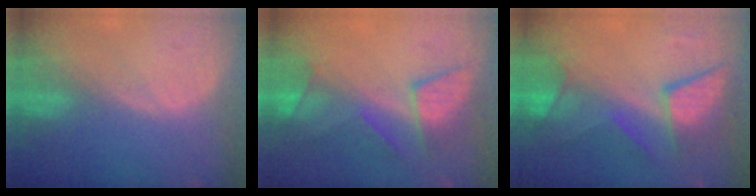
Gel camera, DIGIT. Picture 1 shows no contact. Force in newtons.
{"total": 7.6, "press": 7.5, "slide": 1.2}
{"total": 8.3, "press": 8.3, "slide": 0.4}